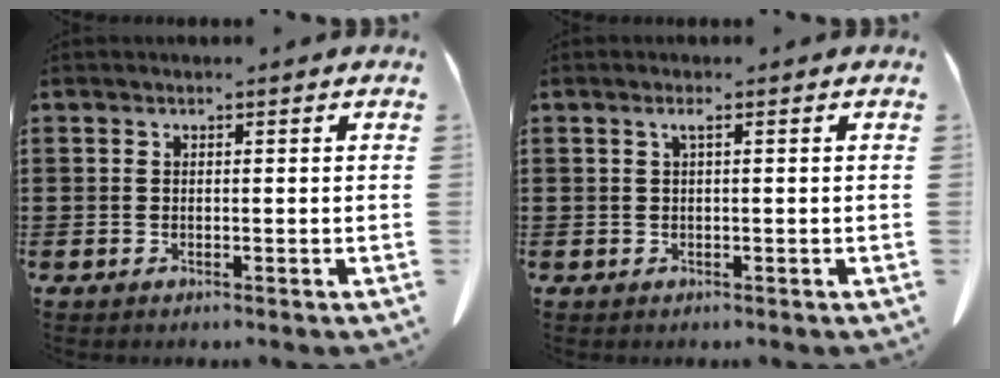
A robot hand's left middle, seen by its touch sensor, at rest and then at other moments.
{"total": 1.2, "force": [0.3, 0.1, 1.1], "torque": [-0.022, 0.000, 0.005]}